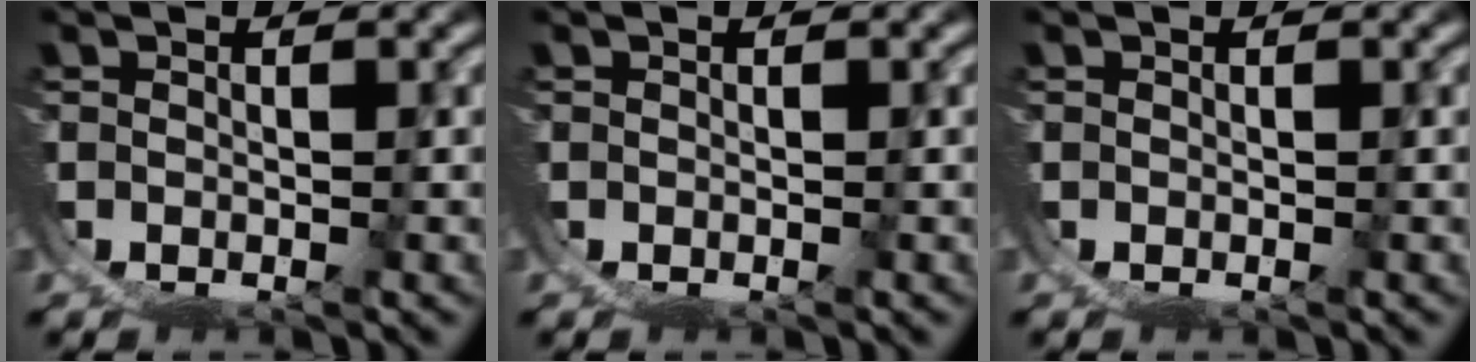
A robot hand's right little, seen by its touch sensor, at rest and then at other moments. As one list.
[{"total": 0.0}, {"total": 0.0}]